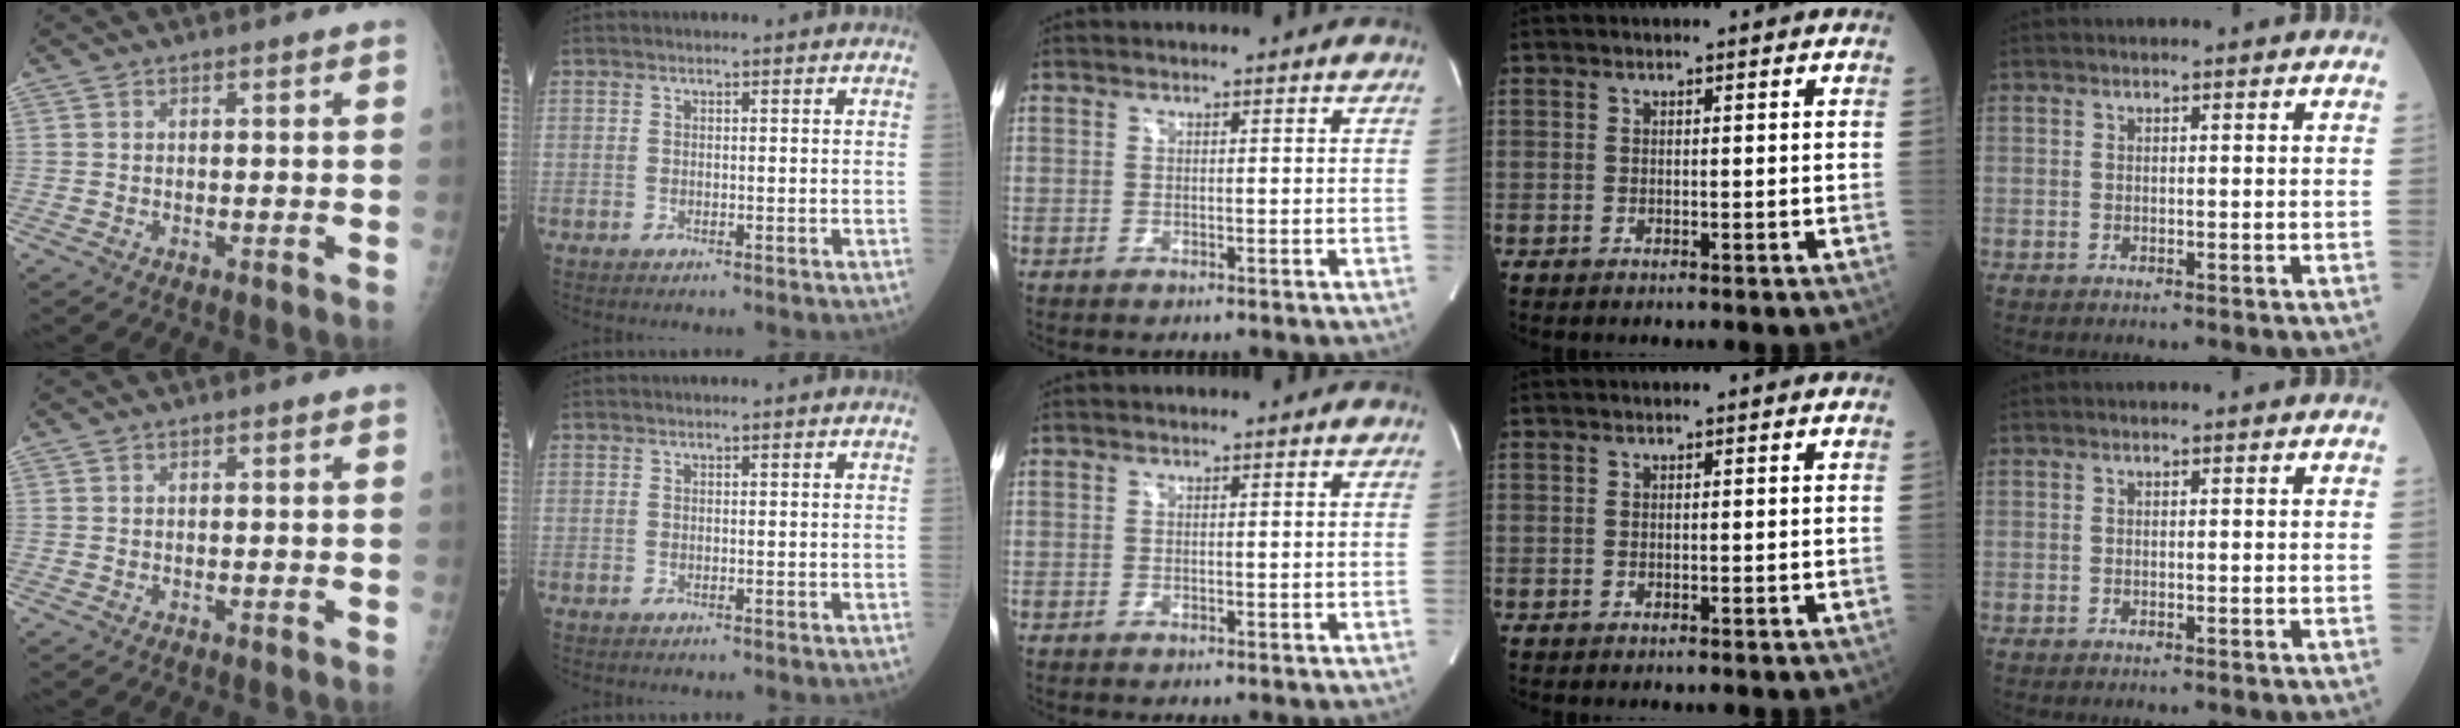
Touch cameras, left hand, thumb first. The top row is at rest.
{}